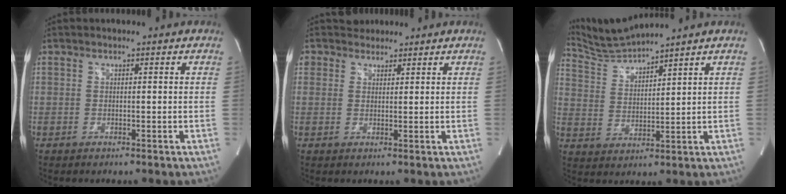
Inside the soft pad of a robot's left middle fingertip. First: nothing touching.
{"total": 2.6, "force": [2.1, 1.5, -0.4], "torque": [0.009, 0.013, 0.032]}
{"total": 6.6, "force": [6.4, -1.6, 0.5], "torque": [-0.030, 0.001, 0.141]}